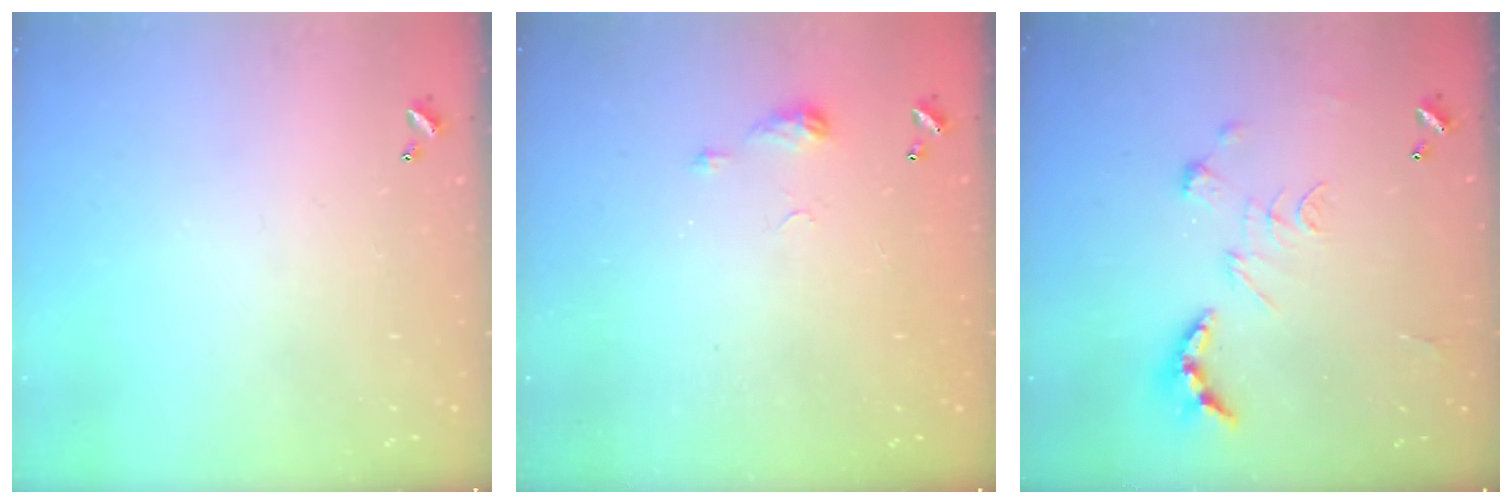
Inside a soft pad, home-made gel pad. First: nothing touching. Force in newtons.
{"total": 5.4, "press": 5.3, "slide": 0.8}
{"total": 2.5, "press": 2.0, "slide": 1.5}